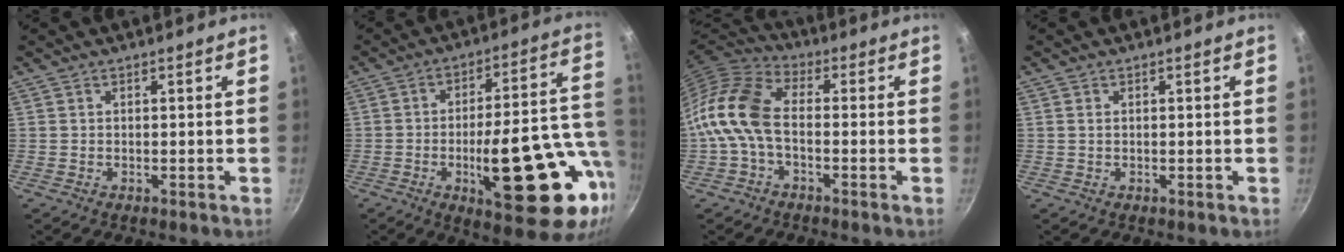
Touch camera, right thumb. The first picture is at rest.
{"total": 24.1, "force": [-6.8, 8.0, 21.7], "torque": [-0.269, 0.019, -0.089]}
{"total": 11.0, "force": [-2.2, 6.6, 8.5], "torque": [-0.165, 0.040, -0.062]}
{"total": 0.8, "force": [0.2, 0.5, 0.6], "torque": [-0.011, 0.001, 0.003]}